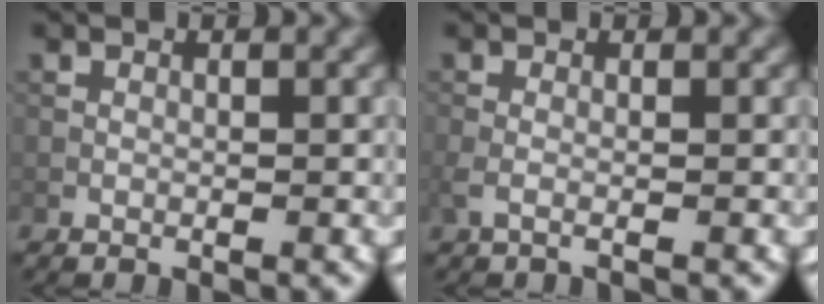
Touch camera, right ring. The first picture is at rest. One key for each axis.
{"total": 1.4, "fx": -0.3, "fy": 0.4, "fz": 1.3, "tx": -0.029, "ty": -0.003, "tz": -0.010}